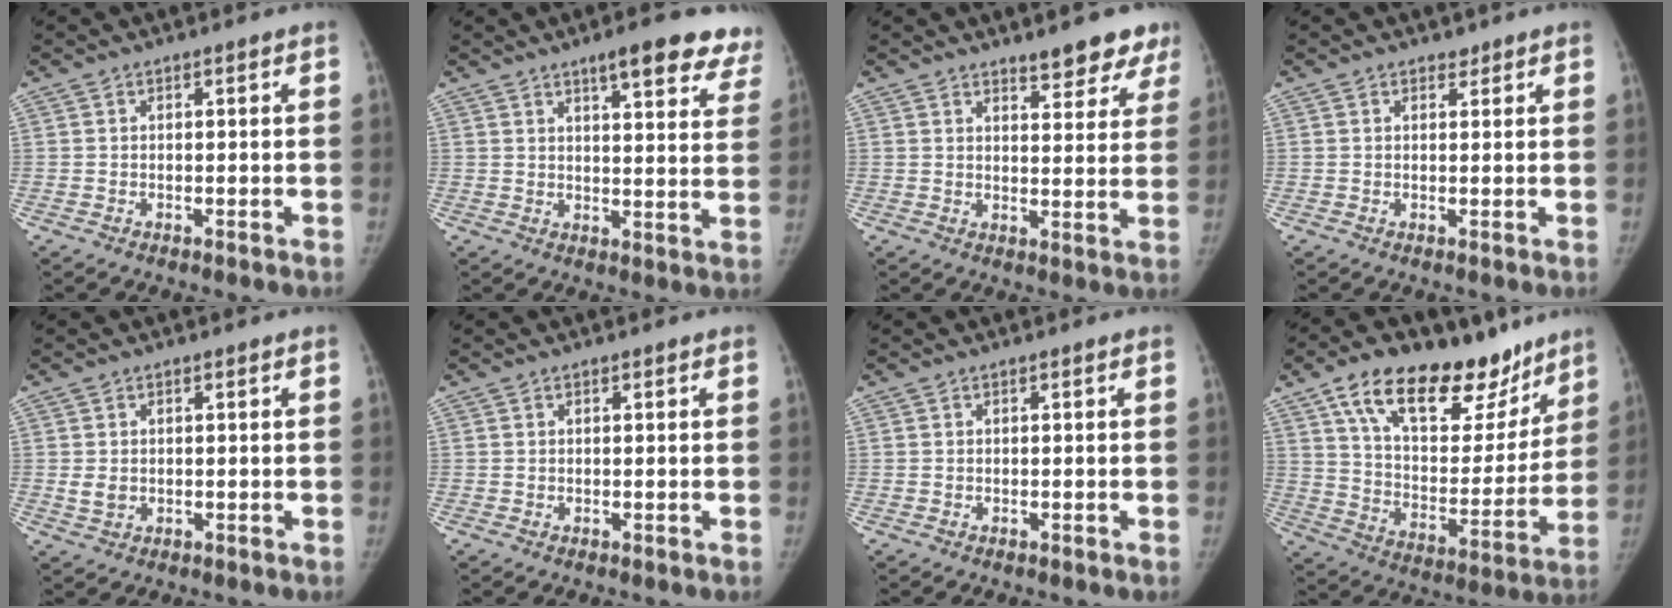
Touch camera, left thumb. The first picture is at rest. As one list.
[{"total": 15.0, "force": [10.9, 4.1, 9.4], "torque": [-0.076, -0.042, 0.124]}, {"total": 8.1, "force": [6.3, 2.9, 4.1], "torque": [-0.014, -0.038, 0.076]}, {"total": 1.1, "force": [0.8, 0.6, 0.0], "torque": [0.011, -0.007, 0.009]}, {"total": 2.1, "force": [0.0, 1.8, 1.2], "torque": [-0.014, -0.003, 0.006]}, {"total": 0.0}, {"total": 0.0}, {"total": 26.5, "force": [17.0, 13.2, 15.4], "torque": [-0.191, -0.045, 0.272]}]